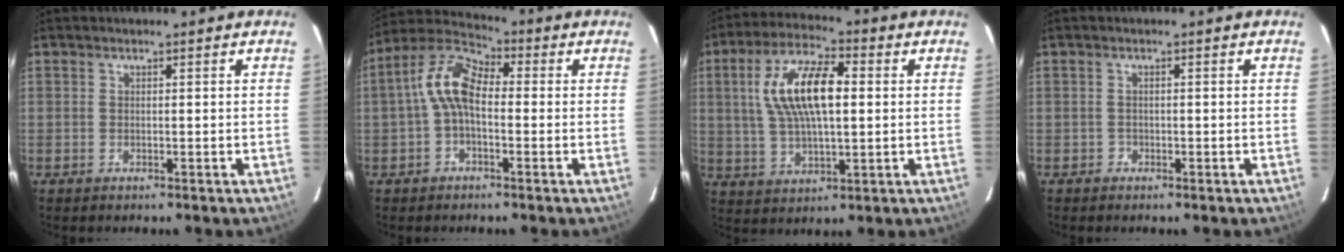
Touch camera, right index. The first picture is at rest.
{"total": 8.8, "force": [-0.7, 4.8, 7.4], "torque": [-0.157, 0.029, -0.020]}
{"total": 14.4, "force": [2.5, 5.9, 12.9], "torque": [-0.249, 0.018, 0.047]}
{"total": 0.9, "force": [-0.6, 0.7, -0.1], "torque": [0.001, 0.004, -0.009]}